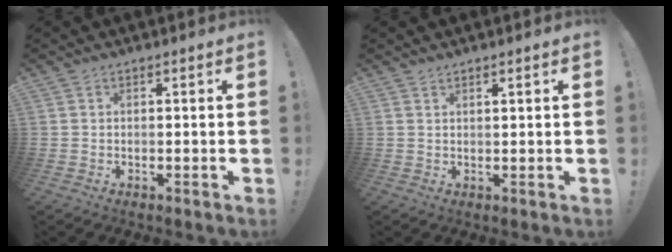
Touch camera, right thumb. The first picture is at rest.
{"total": 1.1, "force": [0.9, -0.1, 0.7], "torque": [-0.009, -0.003, 0.015]}